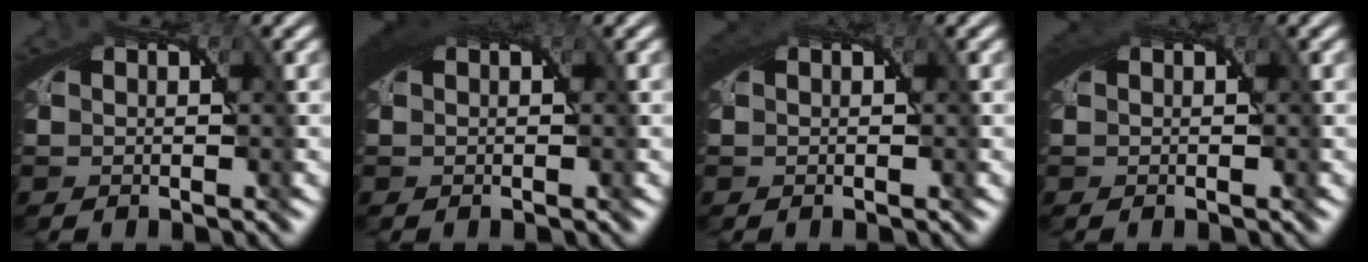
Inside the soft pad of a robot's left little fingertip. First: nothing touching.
{"total": 3.0, "force": [1.1, 1.4, 2.4], "torque": [-0.043, 0.000, 0.017]}
{"total": 1.3, "force": [0.6, 0.8, 0.9], "torque": [-0.017, 0.000, 0.008]}
{"total": 1.4, "force": [0.5, 0.8, 1.0], "torque": [-0.019, -0.002, 0.008]}